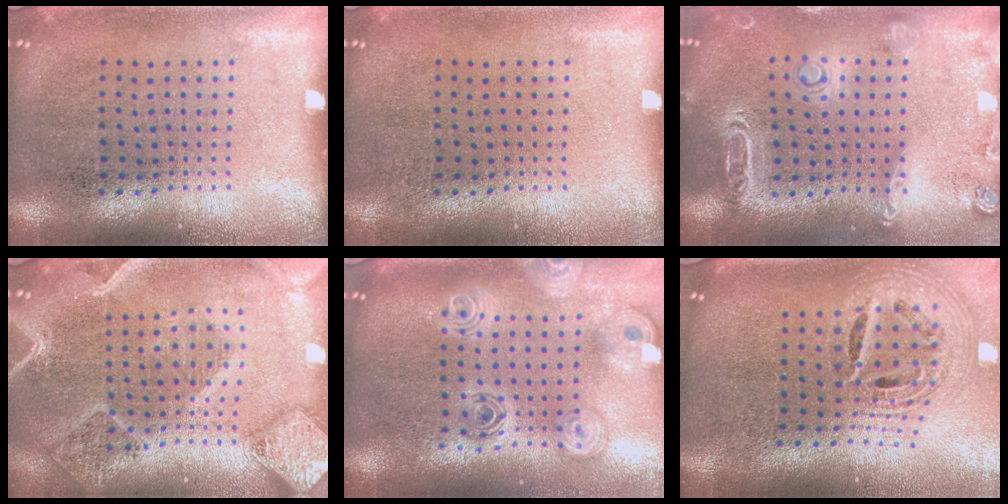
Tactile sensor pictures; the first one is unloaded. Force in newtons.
{"total": 0.0}
{"total": 2.1, "press": 2.0, "slide": 0.6}
{"total": 2.8, "press": 2.4, "slide": 1.3}
{"total": 2.4, "press": 1.9, "slide": 1.5}
{"total": 2.2, "press": 1.6, "slide": 1.6}